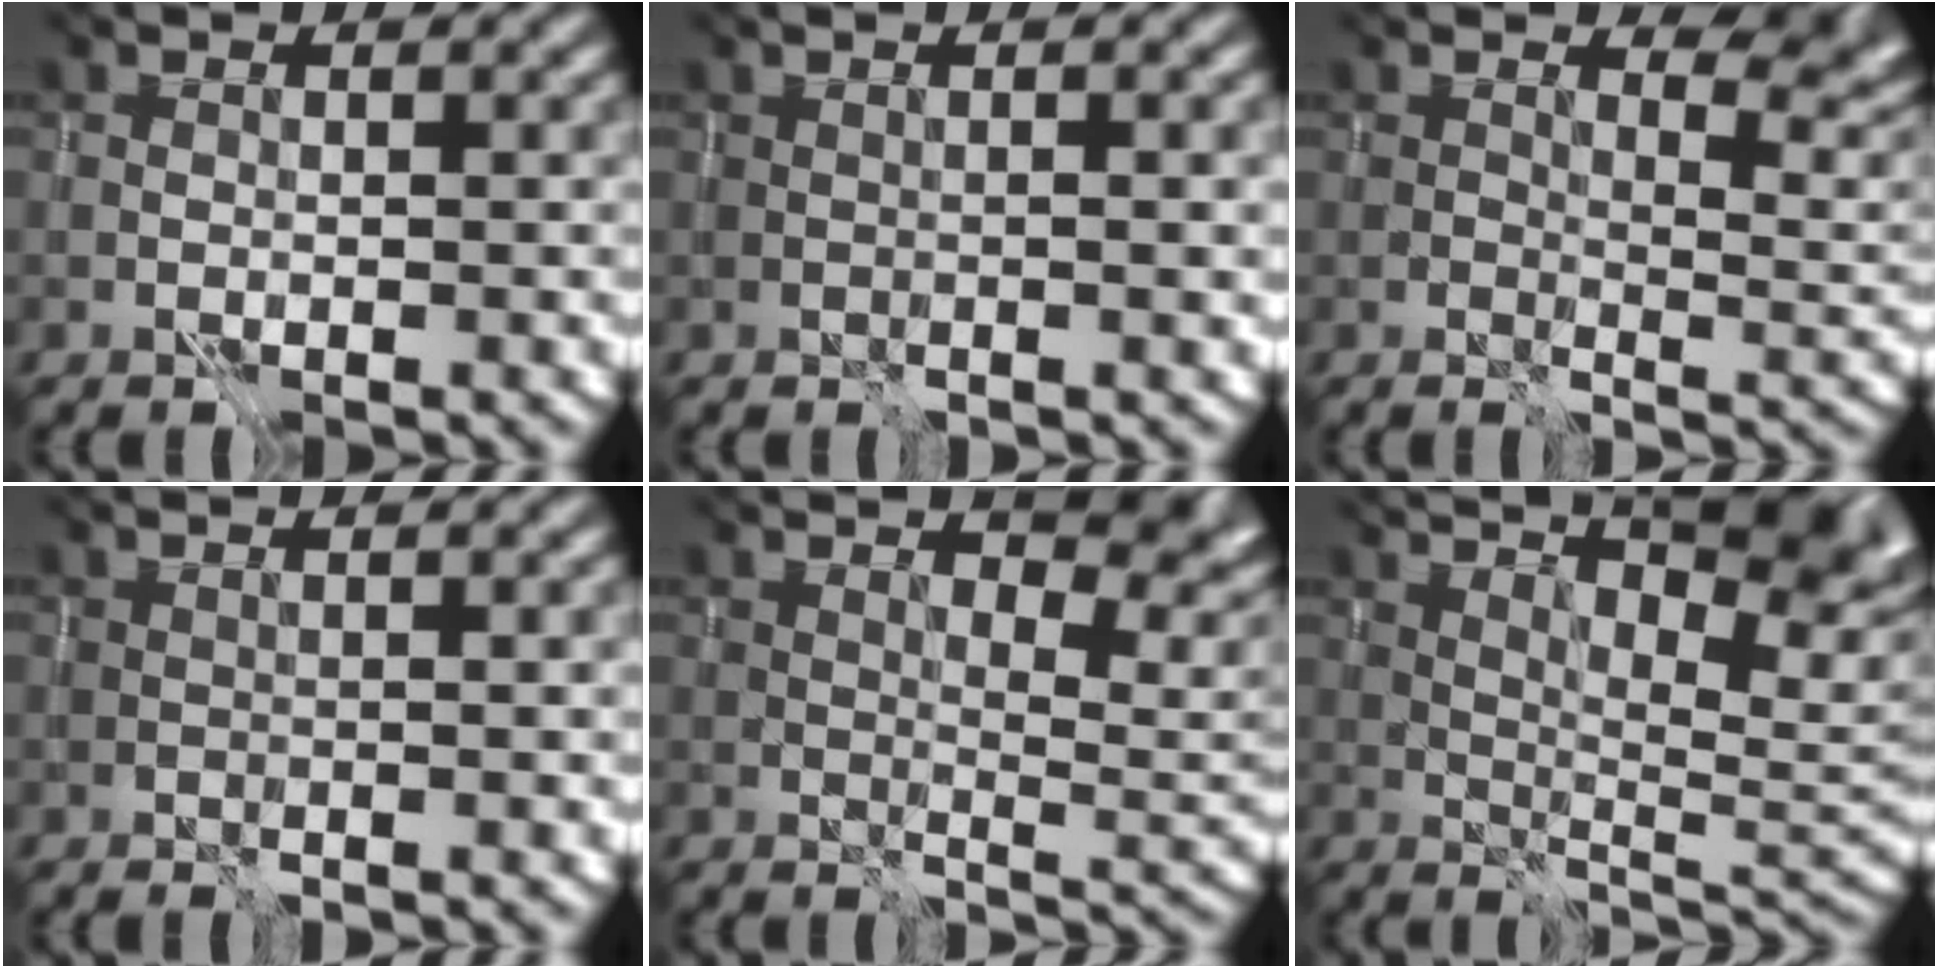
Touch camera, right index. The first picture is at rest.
{"total": 0.7, "force": [0.3, 0.1, 0.6], "torque": [-0.002, -0.001, 0.000]}
{"total": 5.5, "force": [1.9, 2.8, 4.3], "torque": [-0.044, -0.003, 0.053]}
{"total": 0.8, "force": [0.5, 0.3, 0.5], "torque": [-0.007, 0.000, 0.005]}
{"total": 5.2, "force": [2.5, 2.2, 4.0], "torque": [-0.051, -0.010, 0.058]}
{"total": 9.5, "force": [5.8, 2.4, 7.1], "torque": [-0.092, 0.011, 0.094]}